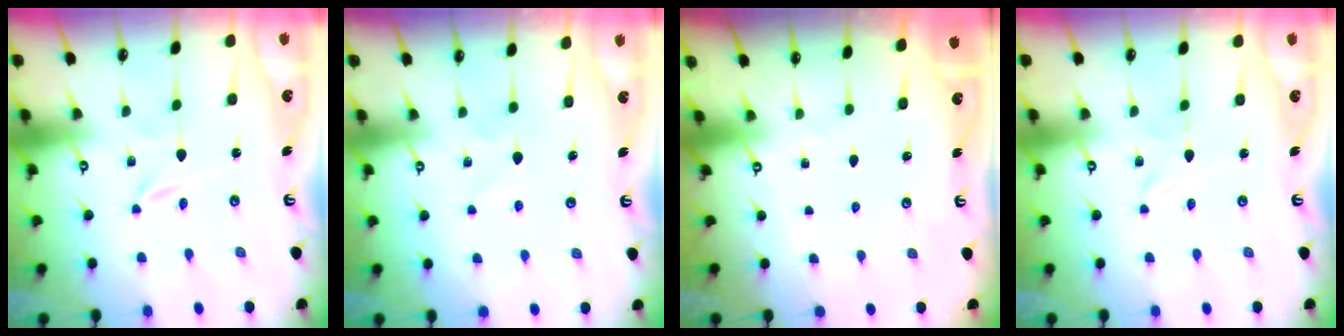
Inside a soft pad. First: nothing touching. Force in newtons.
{"total": 5.6, "press": 5.6, "slide": 0.6}
{"total": 0.0}
{"total": 1.6, "press": 1.6, "slide": 0.2}